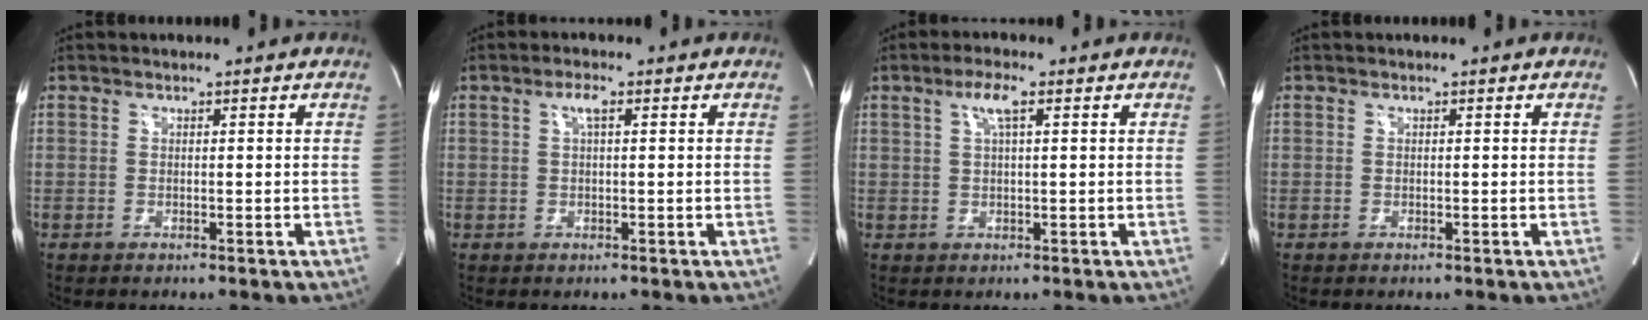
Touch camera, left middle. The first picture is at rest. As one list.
[{"total": 1.9, "force": [0.7, 0.3, 1.7], "torque": [-0.033, 0.005, 0.011]}, {"total": 3.3, "force": [1.4, 0.4, 3.0], "torque": [-0.060, 0.007, 0.027]}, {"total": 0.0}]